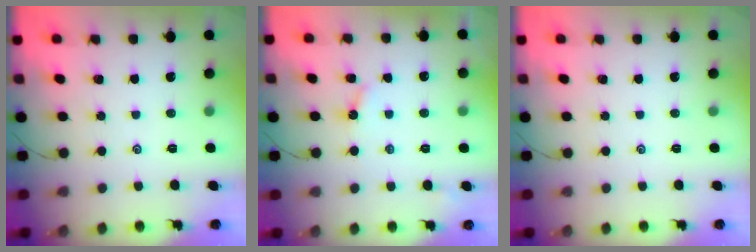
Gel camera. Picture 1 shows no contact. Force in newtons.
{"total": 3.4, "press": 3.4, "slide": 0.3}
{"total": 0.0}